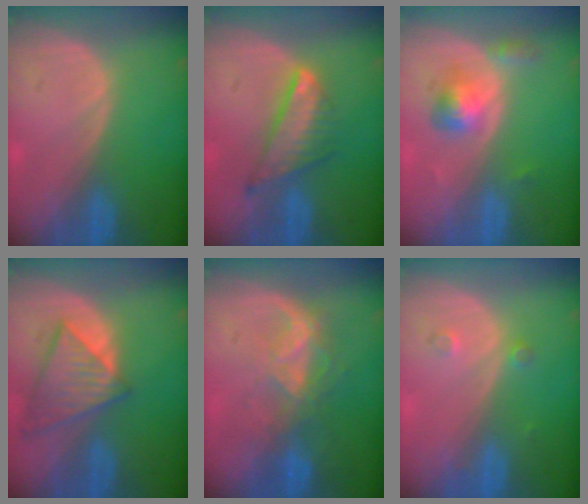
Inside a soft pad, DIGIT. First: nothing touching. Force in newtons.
{"total": 7.6, "press": 6.5, "slide": 4.0}
{"total": 4.0, "press": 4.0, "slide": 0.2}
{"total": 8.2, "press": 7.2, "slide": 3.9}
{"total": 6.4, "press": 5.9, "slide": 2.6}
{"total": 1.9, "press": 1.6, "slide": 1.0}